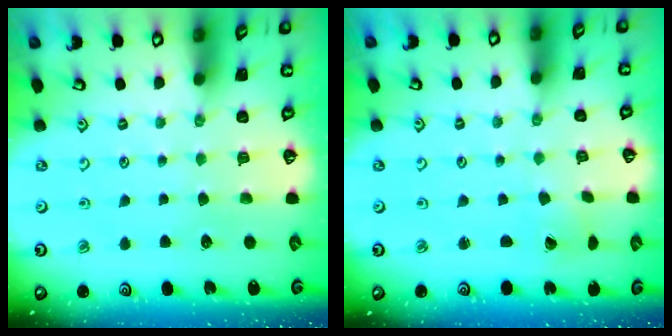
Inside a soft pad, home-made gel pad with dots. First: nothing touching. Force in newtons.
{"total": 0.7, "press": 0.7, "slide": 0.1}